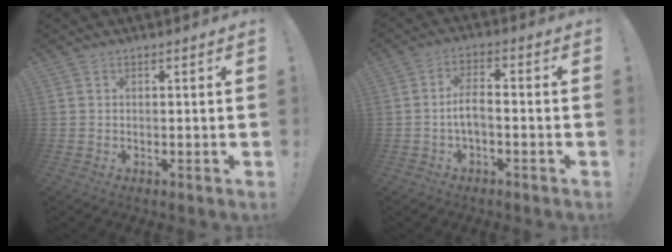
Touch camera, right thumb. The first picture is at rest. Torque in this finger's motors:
{"motor_torque": [0.19, -0.12, 0.05, 0.16, 0.09]}